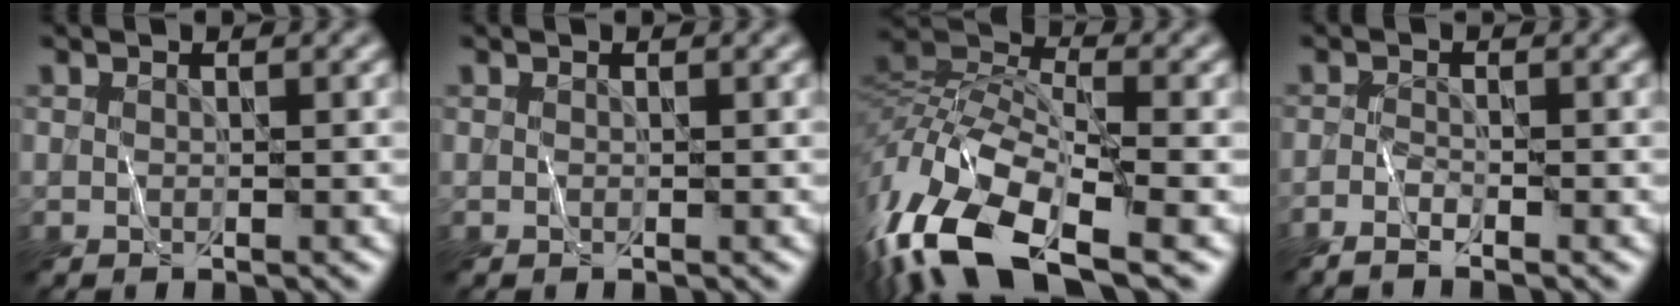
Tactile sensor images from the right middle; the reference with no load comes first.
{"total": 0.0}
{"total": 13.4, "force": [-6.3, 6.5, 9.8], "torque": [-0.208, -0.005, -0.130]}
{"total": 2.0, "force": [-1.5, 0.2, 1.3], "torque": [-0.033, -0.001, -0.034]}